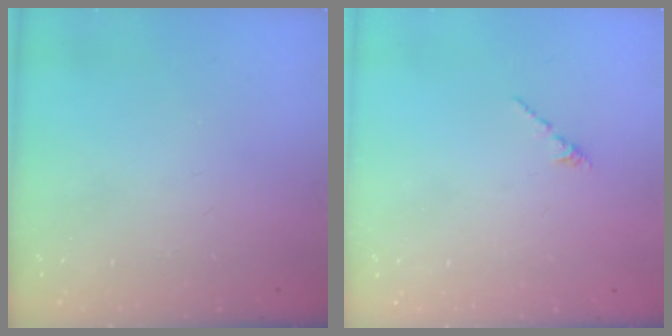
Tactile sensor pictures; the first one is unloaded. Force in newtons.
{"total": 0.6, "press": 0.5, "slide": 0.3}